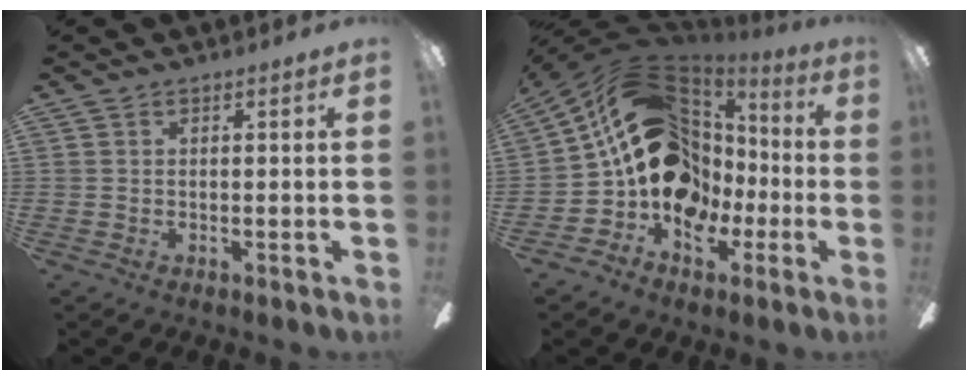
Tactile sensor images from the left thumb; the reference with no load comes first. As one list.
[{"total": 19.7, "force": [2.6, 15.7, 11.6], "torque": [-0.197, -0.013, 0.056]}]